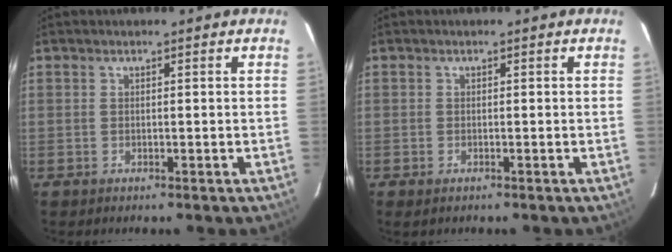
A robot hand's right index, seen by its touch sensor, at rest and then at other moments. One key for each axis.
{"total": 0.9, "fx": -0.6, "fy": 0.4, "fz": 0.6, "tx": -0.011, "ty": -0.002, "tz": -0.005}